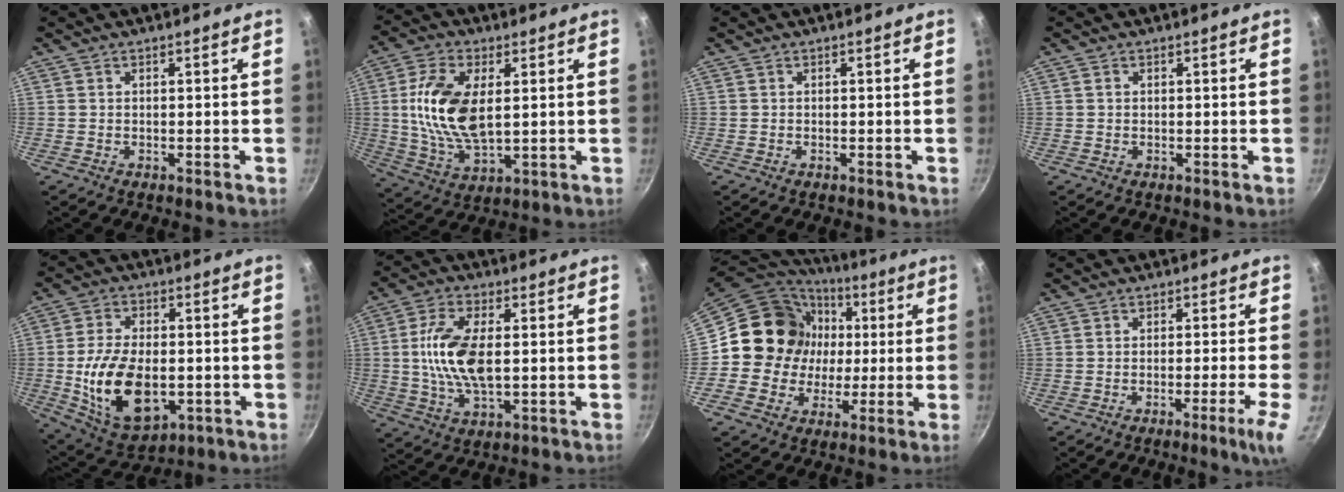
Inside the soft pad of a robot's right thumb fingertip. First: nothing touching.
{"total": 14.5, "force": [2.2, 7.4, 12.3], "torque": [-0.235, -0.005, 0.046]}
{"total": 0.0}
{"total": 0.5, "force": [0.1, 0.5, 0.2], "torque": [-0.003, 0.003, 0.001]}
{"total": 17.0, "force": [-2.6, 10.1, 13.5], "torque": [-0.230, 0.002, -0.030]}
{"total": 11.8, "force": [0.7, 5.6, 10.4], "torque": [-0.202, 0.004, 0.011]}
{"total": 16.2, "force": [1.4, 15.1, 5.7], "torque": [-0.080, 0.019, 0.015]}
{"total": 5.3, "force": [-2.2, -0.5, 4.8], "torque": [-0.074, 0.008, -0.033]}